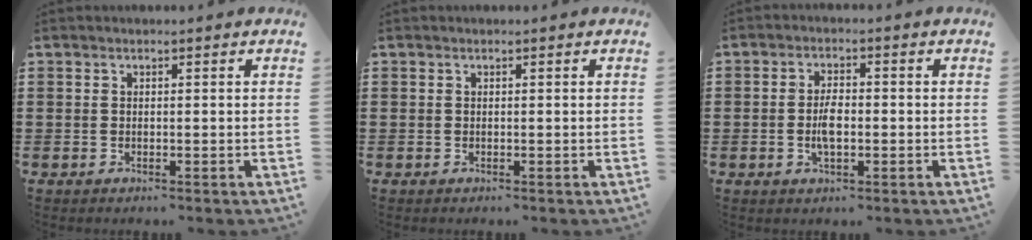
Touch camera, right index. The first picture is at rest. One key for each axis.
{"total": 0.0}
{"total": 3.8, "fx": -0.6, "fy": 1.6, "fz": 3.3, "tx": -0.076, "ty": -0.001, "tz": -0.015}